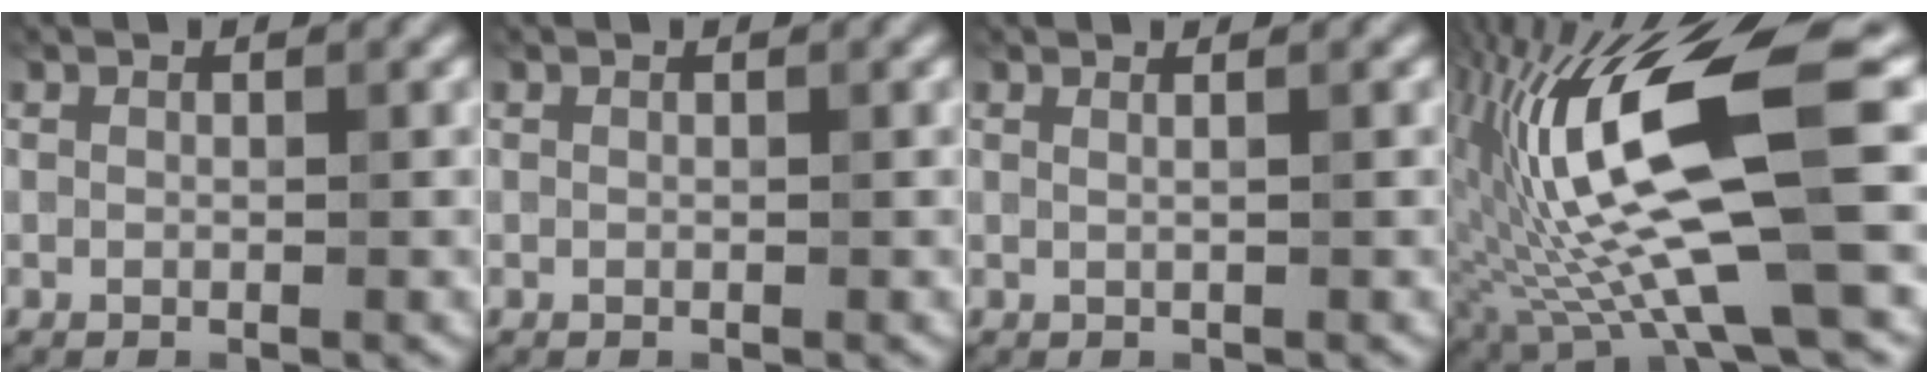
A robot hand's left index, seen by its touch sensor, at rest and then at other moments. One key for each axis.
{"total": 0.0}
{"total": 2.0, "fx": 0.9, "fy": 1.1, "fz": 1.4, "tx": 0.002, "ty": 0.011, "tz": -0.016}
{"total": 14.8, "fx": -0.7, "fy": 3.7, "fz": 14.3, "tx": -0.271, "ty": 0.010, "tz": -0.005}